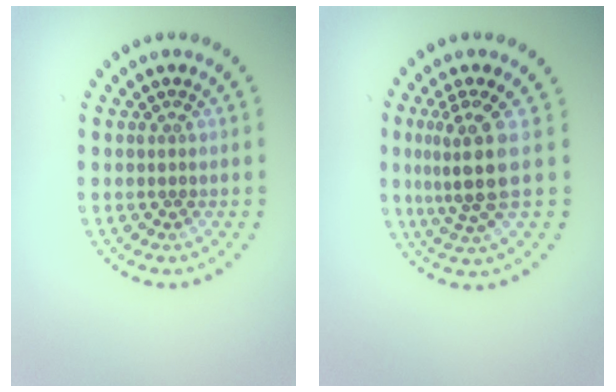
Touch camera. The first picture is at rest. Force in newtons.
{"total": 4.0, "press": 3.2, "slide": 2.4}